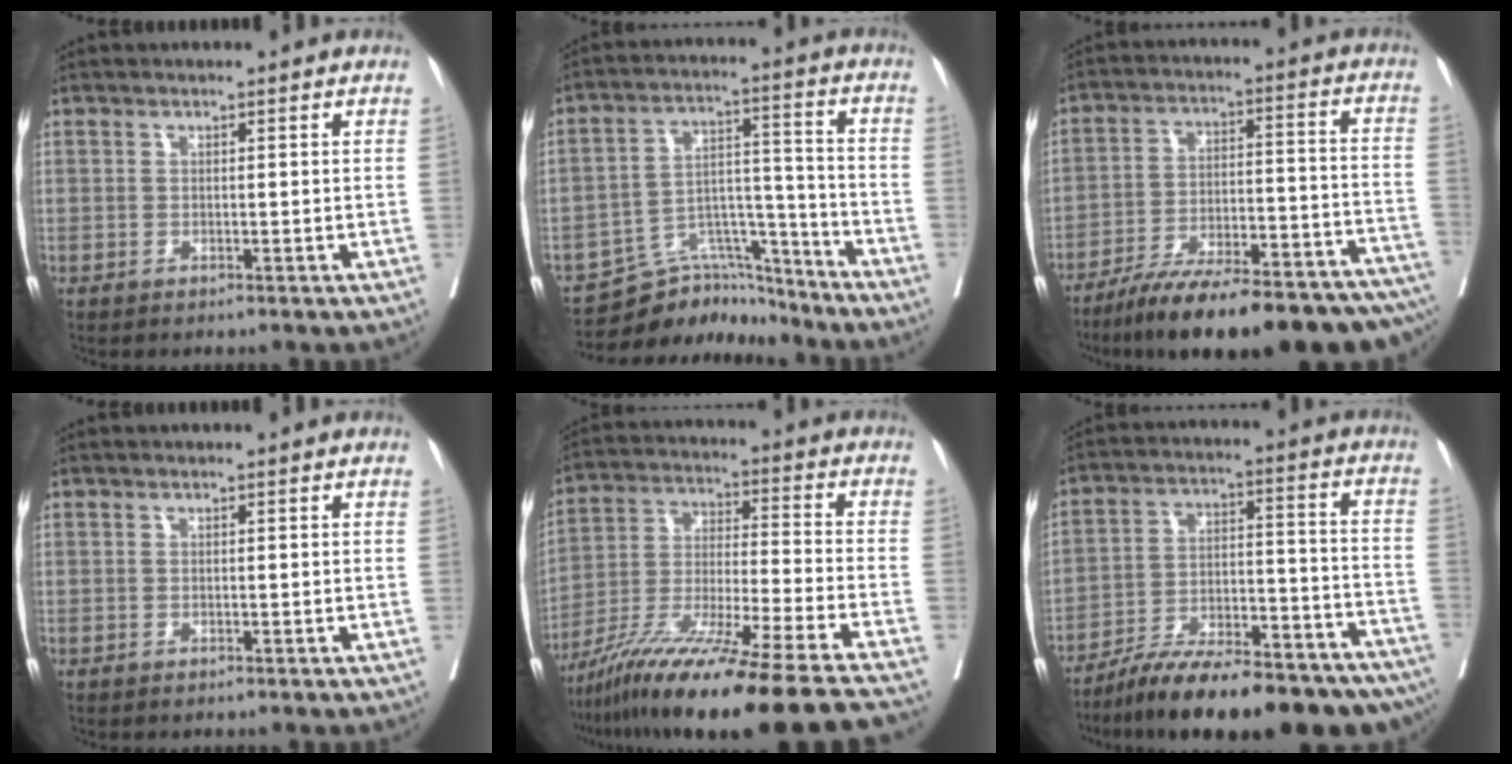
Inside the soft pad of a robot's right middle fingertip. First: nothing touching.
{"total": 11.2, "force": [-10.8, 2.8, 0.9], "torque": [-0.011, 0.044, -0.184]}
{"total": 27.0, "force": [-22.0, 4.4, 15.0], "torque": [-0.161, 0.000, -0.315]}
{"total": 0.0}
{"total": 24.2, "force": [-19.5, -1.3, 14.3], "torque": [-0.212, -0.055, -0.333]}
{"total": 24.6, "force": [-19.9, 4.7, 13.7], "torque": [-0.157, 0.010, -0.297]}